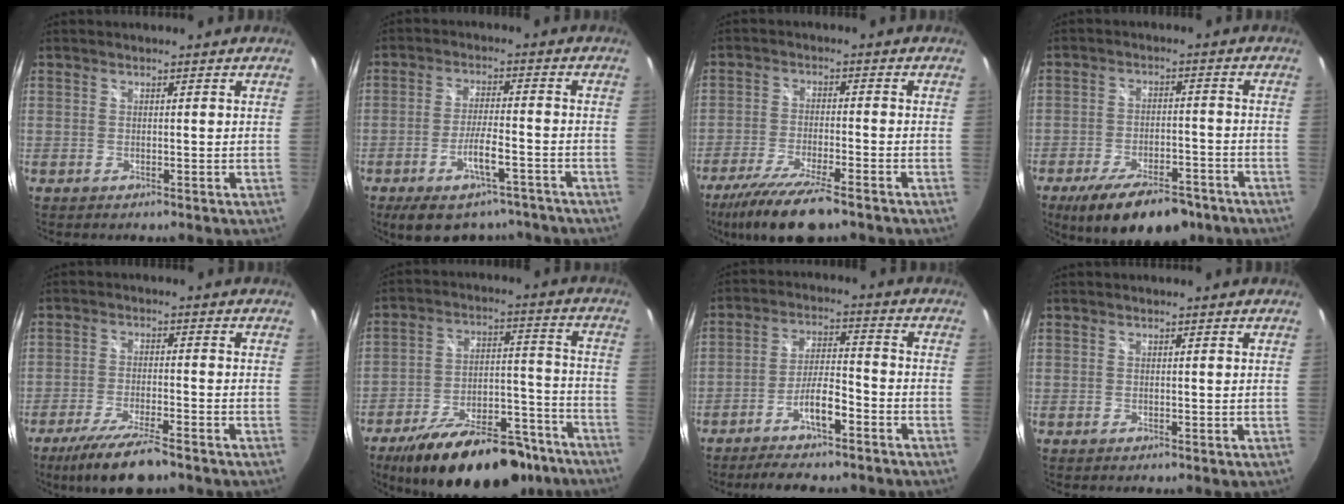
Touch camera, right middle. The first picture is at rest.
{"total": 11.9, "force": [-9.0, 3.8, 6.8], "torque": [-0.124, -0.009, -0.135]}
{"total": 12.4, "force": [-9.4, 1.9, 7.7], "torque": [-0.171, -0.037, -0.168]}
{"total": 14.7, "force": [-10.5, 5.6, 8.6], "torque": [-0.162, -0.018, -0.152]}
{"total": 10.1, "force": [-7.9, 1.4, 6.2], "torque": [-0.137, -0.026, -0.136]}
{"total": 24.4, "force": [-18.2, 10.0, 12.9], "torque": [-0.217, 0.009, -0.249]}
{"total": 10.0, "force": [-7.5, 2.2, 6.3], "torque": [-0.129, 0.006, -0.122]}
{"total": 0.0}